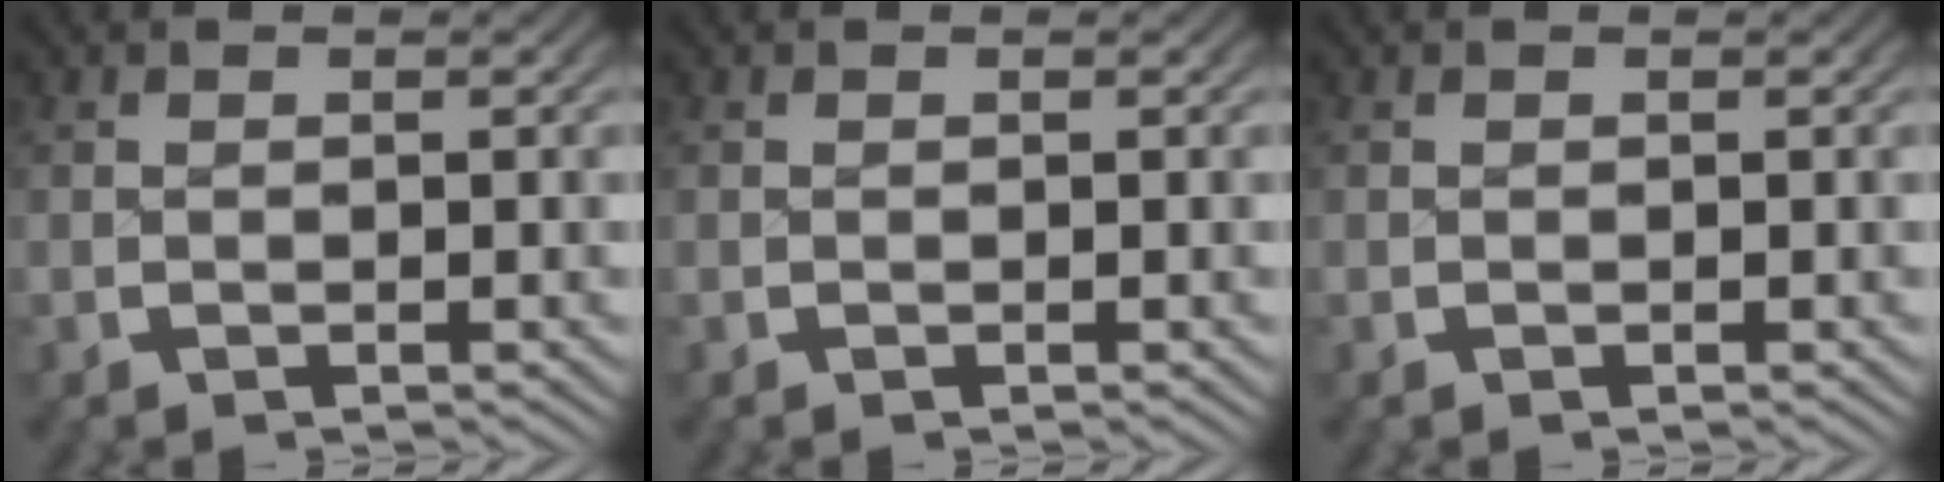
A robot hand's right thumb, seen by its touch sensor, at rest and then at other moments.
{"total": 0.0}
{"total": 0.0}